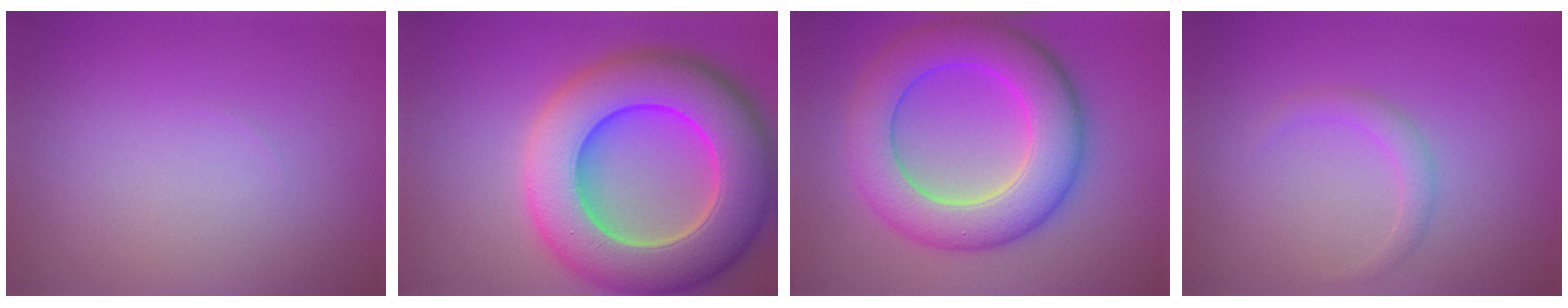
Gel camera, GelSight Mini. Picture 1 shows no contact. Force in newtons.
{"total": 13.9, "press": 13.8, "slide": 0.8}
{"total": 9.2, "press": 9.2, "slide": 0.2}
{"total": 1.4, "press": 1.4, "slide": 0.0}